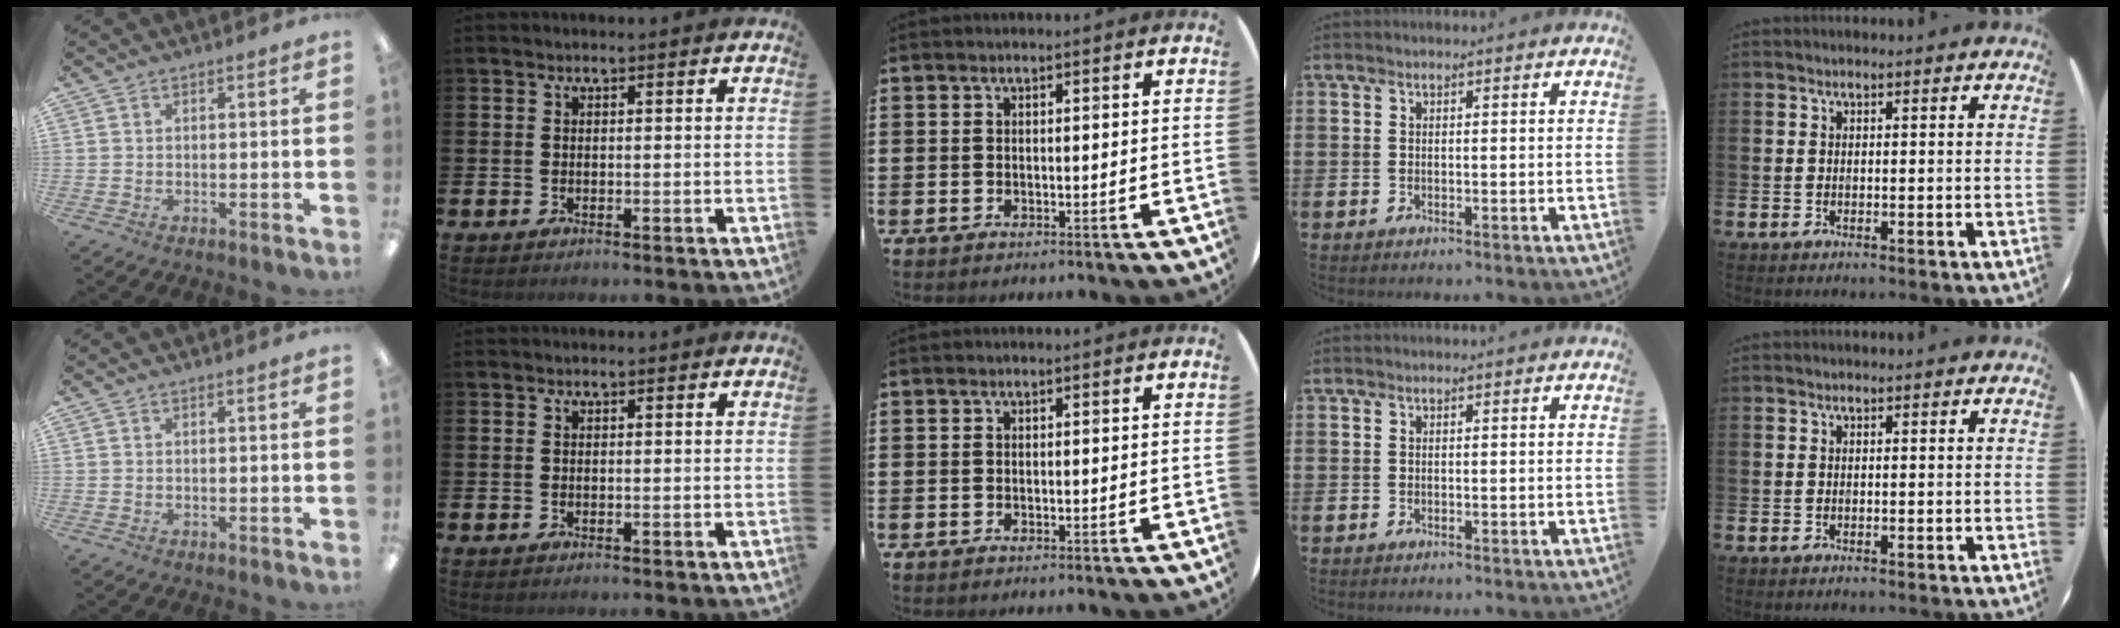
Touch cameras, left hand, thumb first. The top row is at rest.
{}